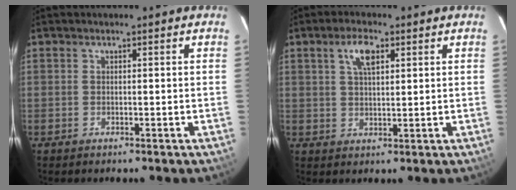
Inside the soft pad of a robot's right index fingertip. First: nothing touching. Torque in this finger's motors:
{"motor_torque": [0.57, 0.48, 0.11, 0.06]}